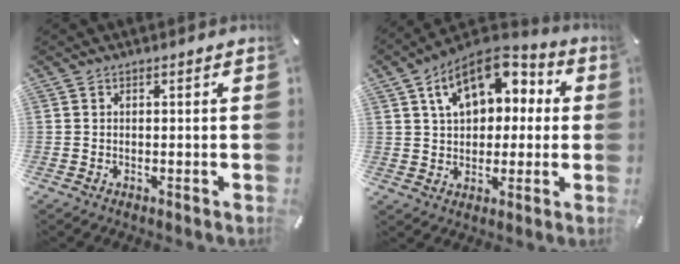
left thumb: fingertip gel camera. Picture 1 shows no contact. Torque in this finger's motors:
{"motor_torque": [2.49, 2.52, 1.49, -1.28, 0.19]}